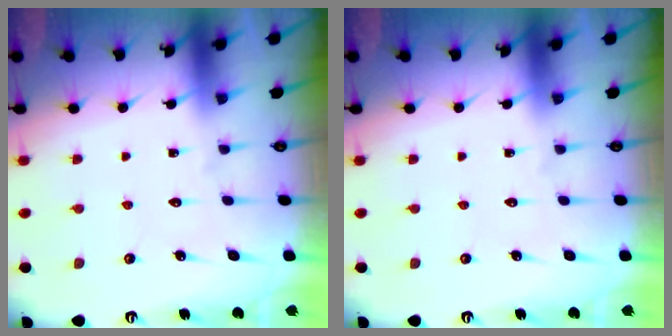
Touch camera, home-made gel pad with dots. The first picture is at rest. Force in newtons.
{"total": 0.0}